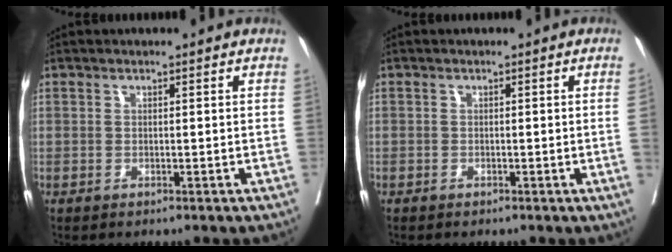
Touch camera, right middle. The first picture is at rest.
{"total": 0.7, "force": [-0.1, -0.2, 0.6], "torque": [-0.009, 0.000, -0.001]}